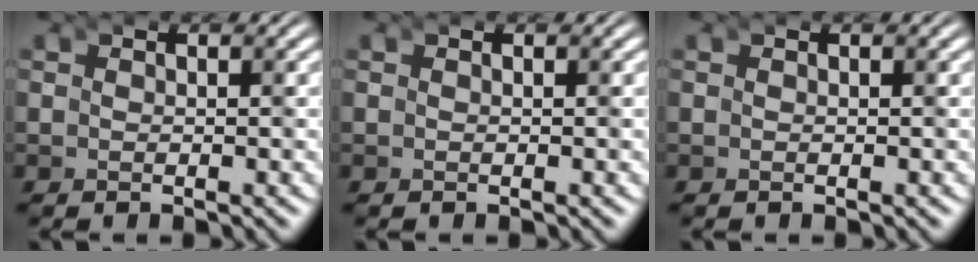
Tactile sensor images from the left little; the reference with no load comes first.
{"total": 0.0}
{"total": 0.0}